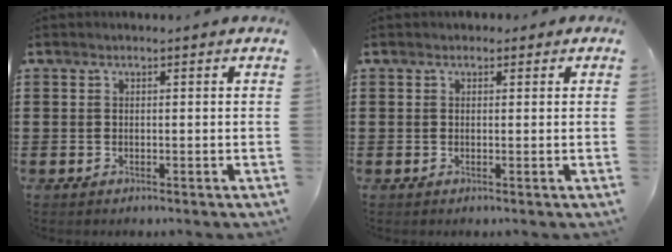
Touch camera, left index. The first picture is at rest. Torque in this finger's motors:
{"motor_torque": [0.14, -0.19, 0.08, 0.00]}